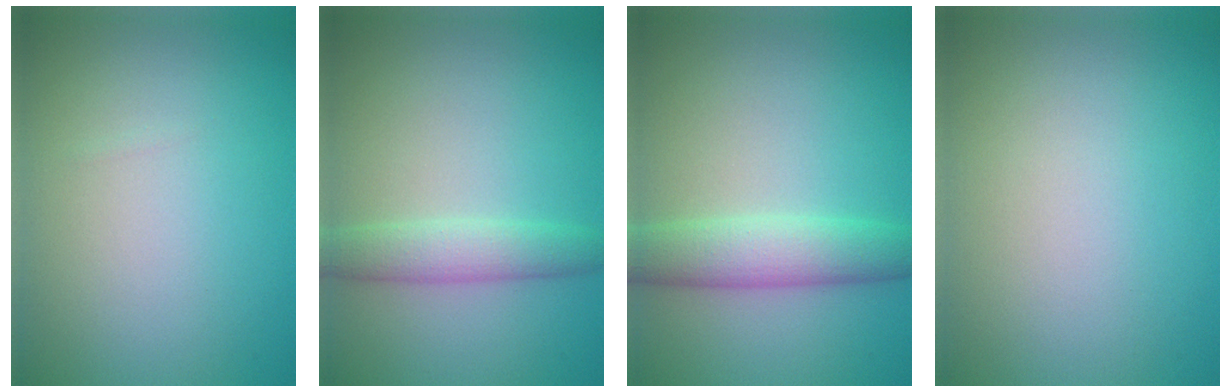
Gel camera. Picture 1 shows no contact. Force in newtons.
{"total": 2.9, "press": 2.9, "slide": 0.2}
{"total": 4.3, "press": 4.3, "slide": 0.0}
{"total": 0.0}